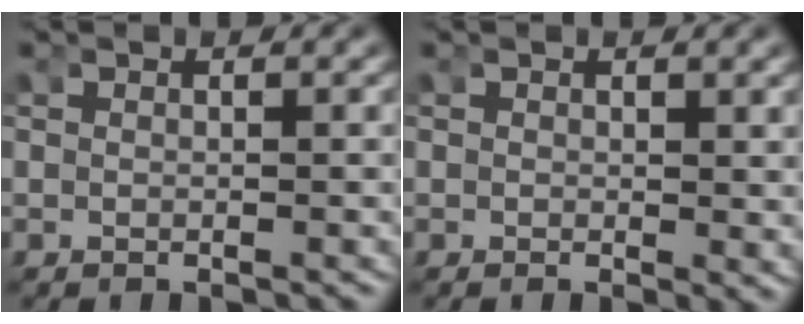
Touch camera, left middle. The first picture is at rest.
{"total": 0.7, "force": [0.2, 0.4, 0.5], "torque": [-0.004, -0.006, 0.005]}